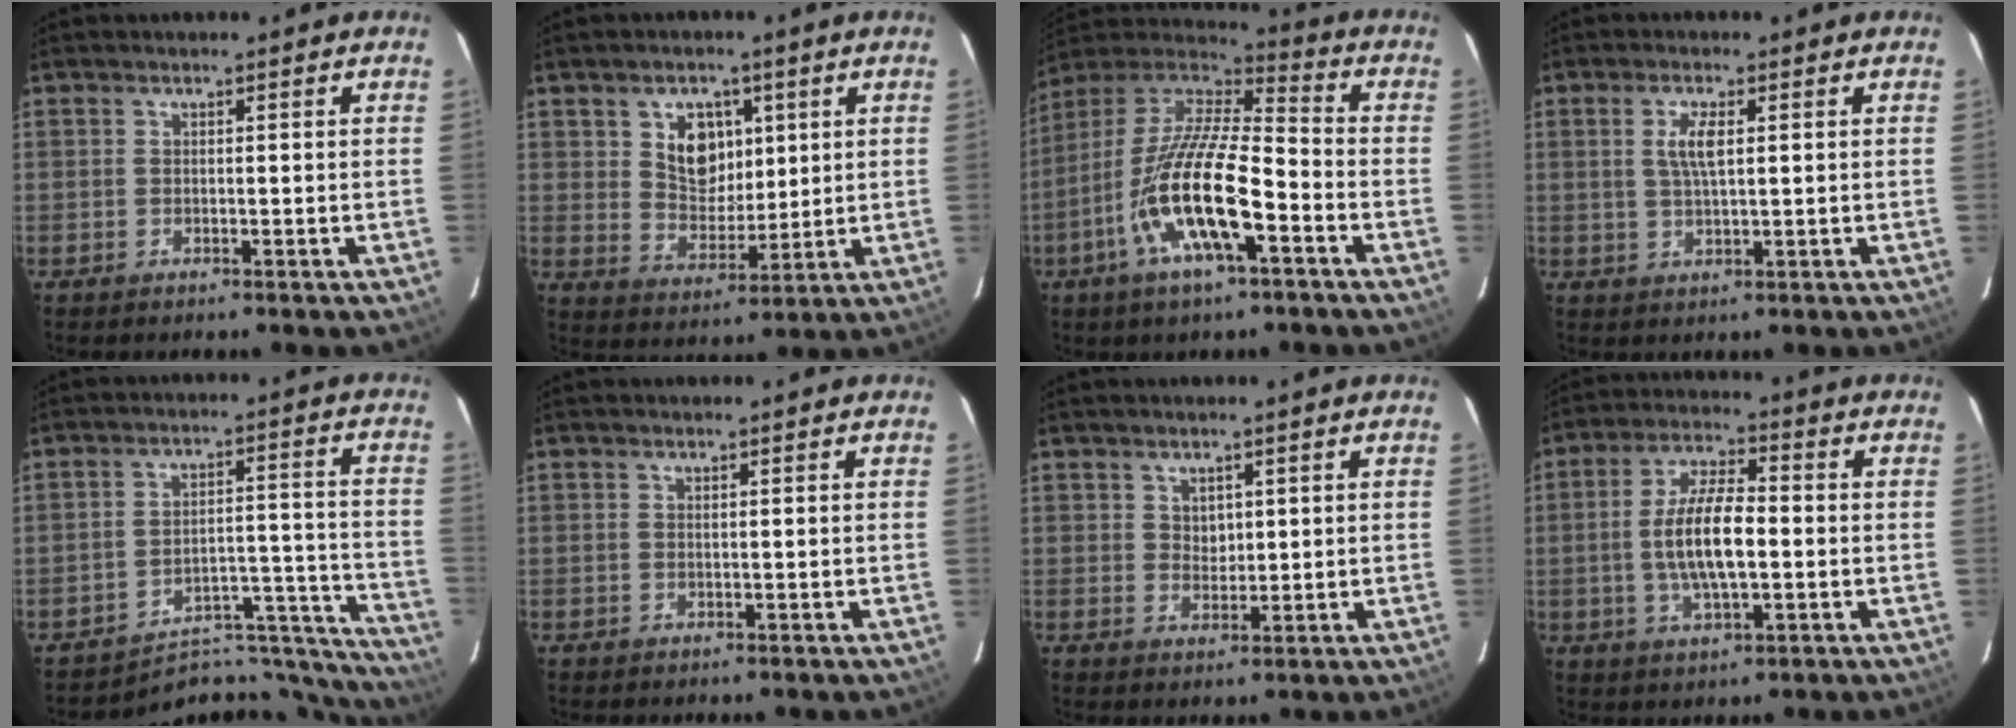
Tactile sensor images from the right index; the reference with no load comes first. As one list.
[{"total": 8.4, "force": [3.1, 6.2, 4.7], "torque": [-0.074, 0.005, 0.064]}, {"total": 19.1, "force": [-7.4, 5.0, 16.8], "torque": [-0.325, -0.022, -0.149]}, {"total": 4.0, "force": [1.0, 1.1, 3.7], "torque": [-0.072, 0.002, 0.020]}, {"total": 17.2, "force": [-16.6, 3.9, 1.8], "torque": [-0.001, 0.061, -0.230]}, {"total": 0.0}, {"total": 2.3, "force": [1.1, 1.8, 0.9], "torque": [-0.008, 0.002, 0.023]}, {"total": 10.7, "force": [-1.1, 3.8, 10.0], "torque": [-0.195, 0.005, -0.017]}]